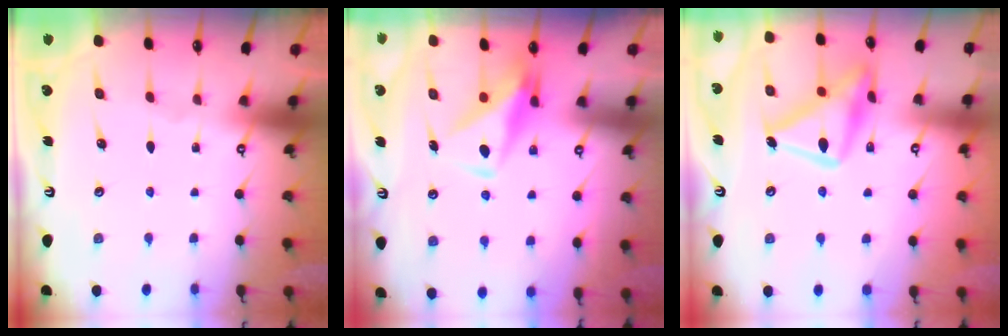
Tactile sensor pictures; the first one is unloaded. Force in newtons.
{"total": 9.9, "press": 9.9, "slide": 0.6}
{"total": 17.8, "press": 17.7, "slide": 1.1}